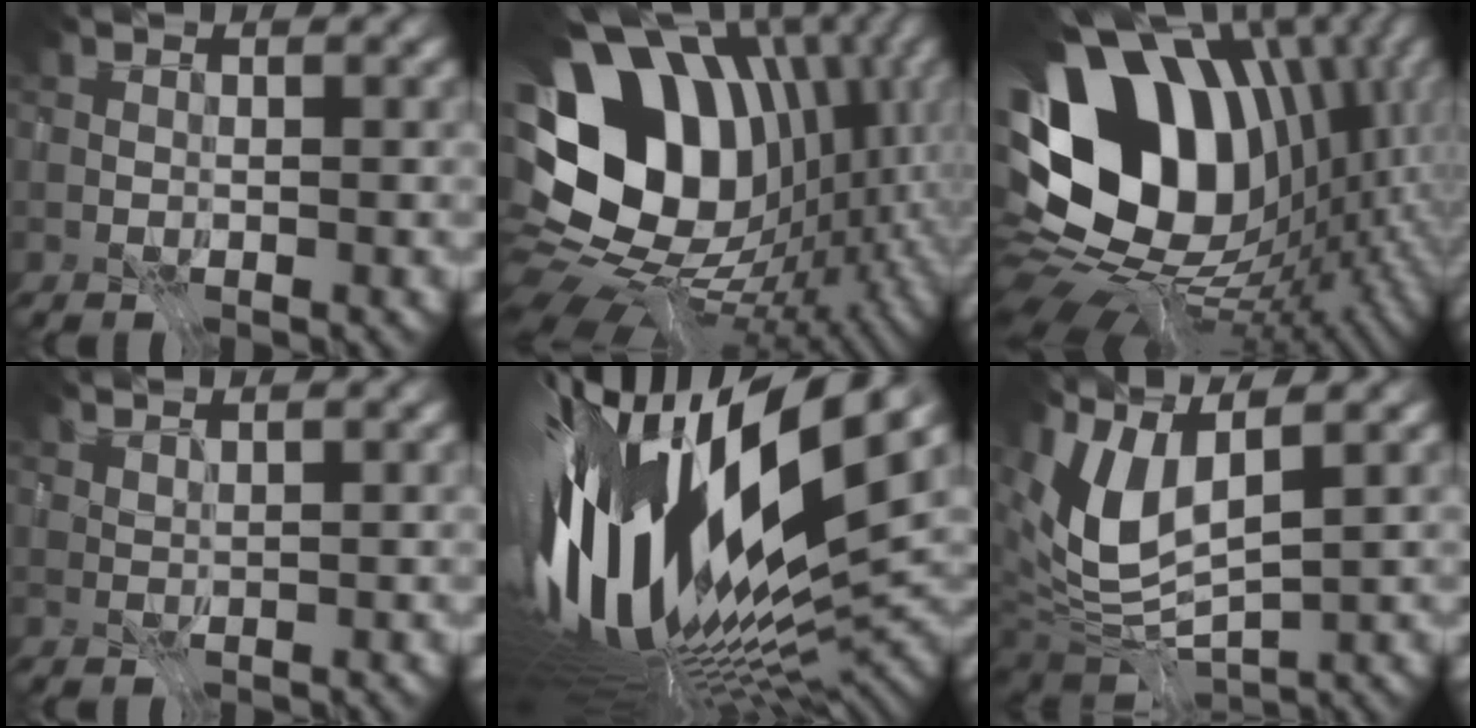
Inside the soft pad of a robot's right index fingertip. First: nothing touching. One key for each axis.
{"total": 17.4, "fx": 0.9, "fy": 13.7, "fz": 10.7, "tx": -0.174, "ty": 0.008, "tz": 0.031}
{"total": 19.0, "fx": 1.0, "fy": 14.0, "fz": 12.8, "tx": -0.236, "ty": 0.002, "tz": 0.033}
{"total": 1.1, "fx": 1.0, "fy": 0.0, "fz": 0.4, "tx": -0.006, "ty": -0.003, "tz": 0.019}
{"total": 19.2, "fx": 0.0, "fy": 6.2, "fz": 18.2, "tx": -0.334, "ty": -0.037, "tz": 0.000}
{"total": 8.7, "fx": 1.8, "fy": 3.9, "fz": 7.6, "tx": -0.179, "ty": -0.003, "tz": 0.030}